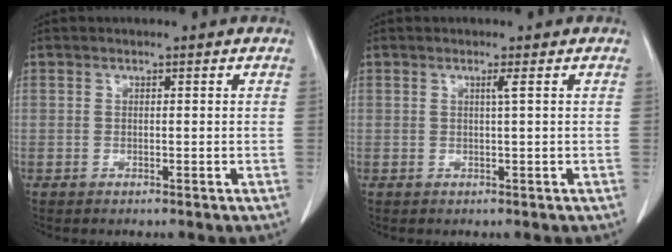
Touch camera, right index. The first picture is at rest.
{"total": 0.9, "force": [0.3, -0.3, 0.7], "torque": [-0.020, -0.003, 0.009]}